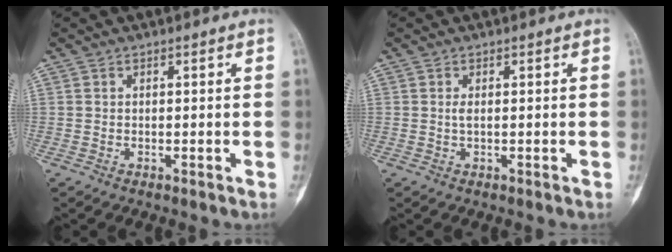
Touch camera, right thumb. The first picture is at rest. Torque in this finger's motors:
{"motor_torque": [0.36, 0.14, 0.25, -0.27, 0.13]}